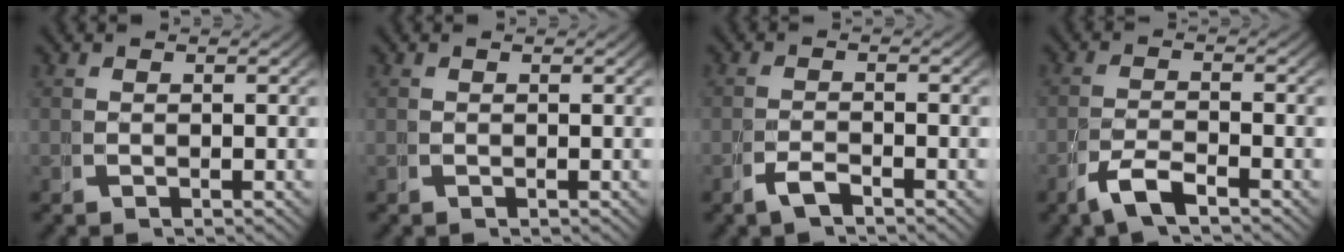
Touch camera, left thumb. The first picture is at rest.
{"total": 0.0}
{"total": 1.7, "force": [-1.4, 0.5, 0.8], "torque": [-0.020, -0.001, -0.029]}
{"total": 2.9, "force": [-1.8, 1.0, 2.1], "torque": [-0.047, -0.002, -0.037]}